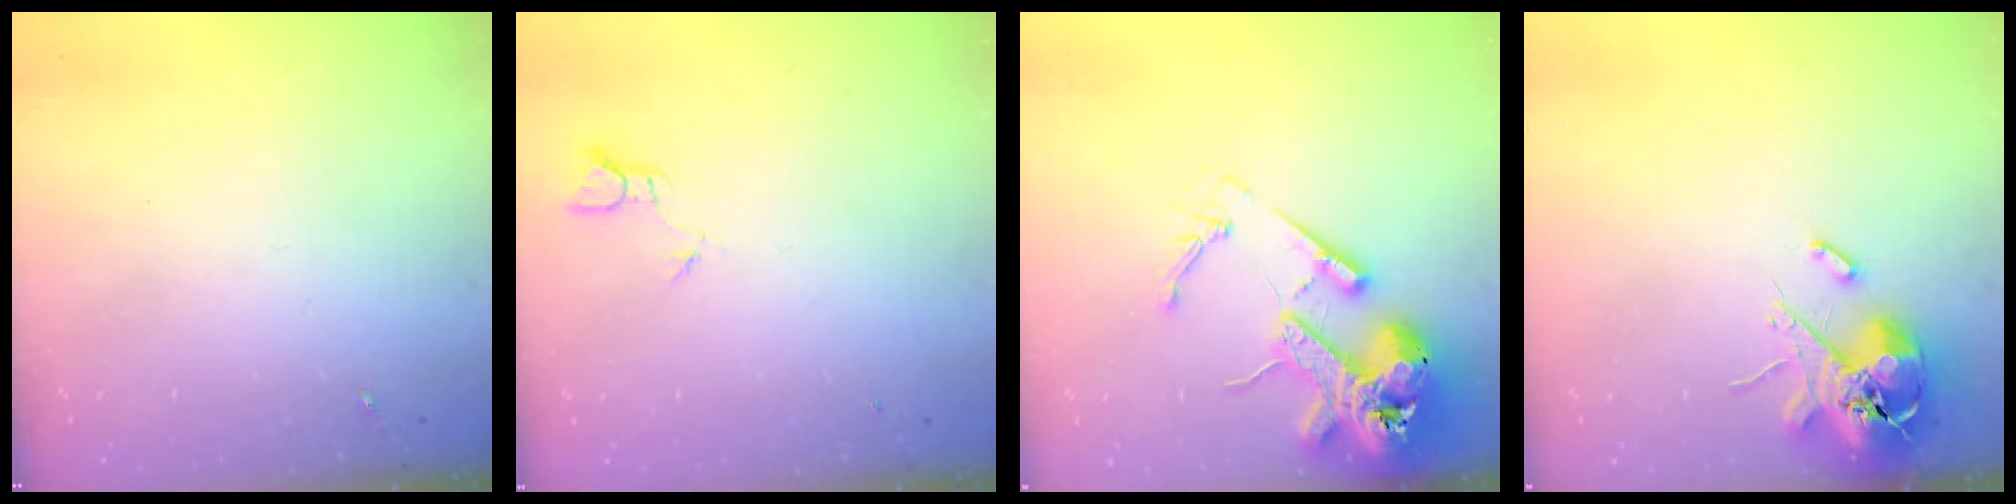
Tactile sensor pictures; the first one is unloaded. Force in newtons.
{"total": 1.9, "press": 1.9, "slide": 0.1}
{"total": 17.7, "press": 17.5, "slide": 2.4}
{"total": 13.0, "press": 12.8, "slide": 2.1}